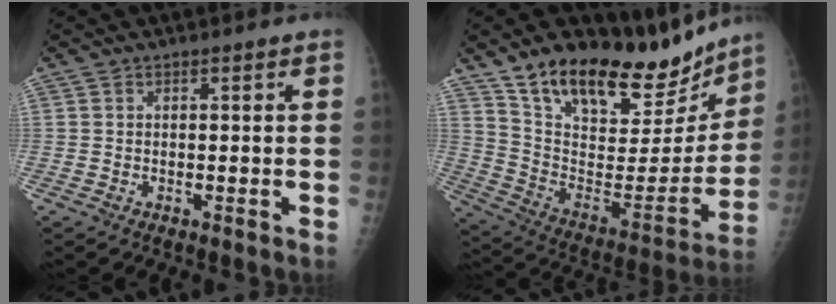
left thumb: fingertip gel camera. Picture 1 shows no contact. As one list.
[{"total": 25.4, "force": [19.7, 10.4, 12.2], "torque": [-0.154, -0.089, 0.323]}]